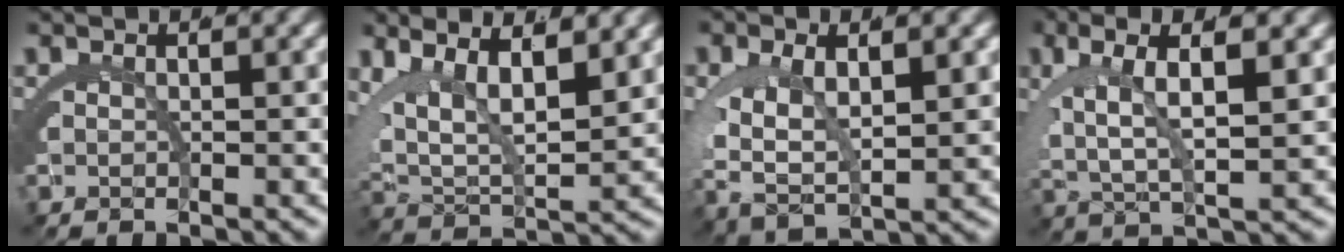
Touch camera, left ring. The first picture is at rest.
{"total": 10.0, "force": [1.9, 7.0, 6.8], "torque": [-0.138, -0.020, 0.033]}
{"total": 6.4, "force": [-0.3, 4.2, 4.8], "torque": [-0.122, -0.029, 0.011]}
{"total": 6.3, "force": [1.5, 2.5, 5.6], "torque": [-0.102, -0.001, 0.033]}